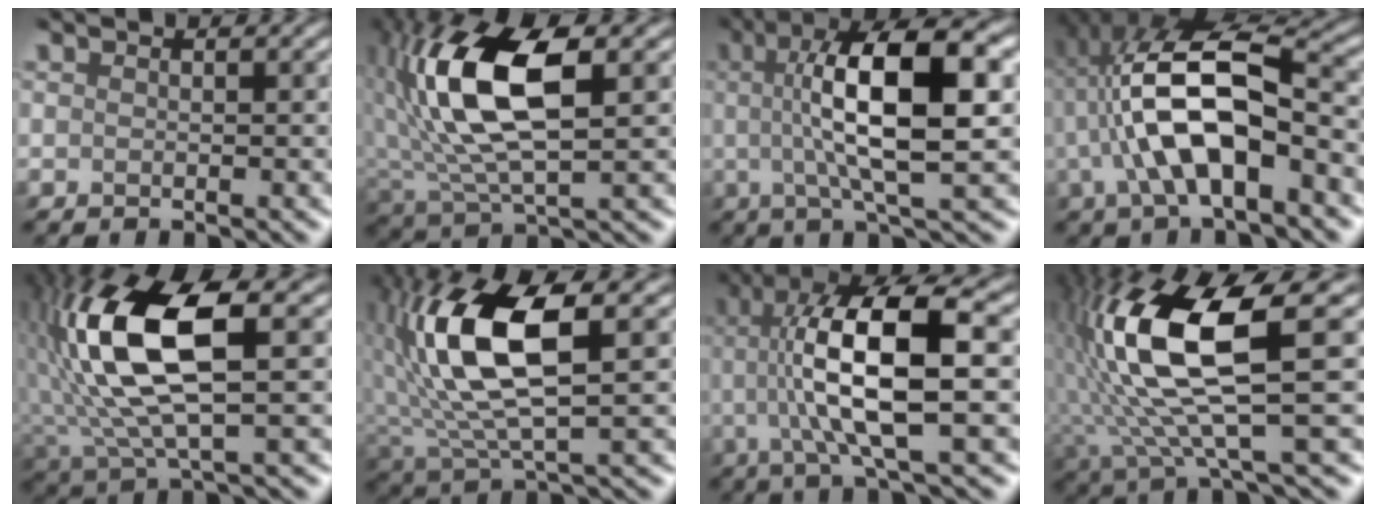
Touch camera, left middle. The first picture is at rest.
{"total": 10.5, "force": [2.7, 4.2, 9.2], "torque": [-0.194, 0.017, 0.052]}
{"total": 11.2, "force": [1.7, 2.6, 10.7], "torque": [-0.152, 0.027, 0.027]}
{"total": 8.8, "force": [-1.2, 3.1, 8.1], "torque": [-0.160, 0.021, -0.016]}
{"total": 10.3, "force": [2.1, 3.5, 9.5], "torque": [-0.207, 0.016, 0.043]}
{"total": 10.0, "force": [2.7, 3.3, 9.1], "torque": [-0.197, 0.013, 0.055]}
{"total": 10.5, "force": [0.6, 2.3, 10.2], "torque": [-0.192, 0.021, 0.012]}
{"total": 12.0, "force": [2.2, 3.1, 11.3], "torque": [-0.237, 0.004, 0.049]}